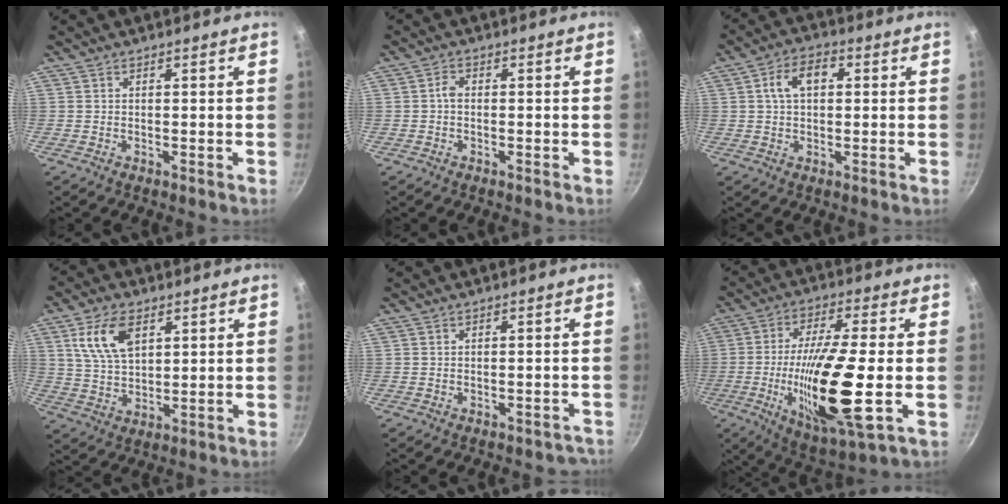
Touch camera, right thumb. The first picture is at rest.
{"total": 1.7, "force": [-0.3, 1.1, 1.2], "torque": [-0.021, 0.008, -0.007]}
{"total": 6.8, "force": [1.3, 4.3, 5.2], "torque": [-0.071, 0.017, 0.016]}
{"total": 10.1, "force": [4.1, 5.6, 7.4], "torque": [-0.134, -0.010, 0.082]}
{"total": 2.1, "force": [-1.6, 1.4, 0.4], "torque": [0.023, 0.037, 0.002]}
{"total": 20.2, "force": [-3.2, 4.8, 19.4], "torque": [-0.353, 0.000, -0.055]}